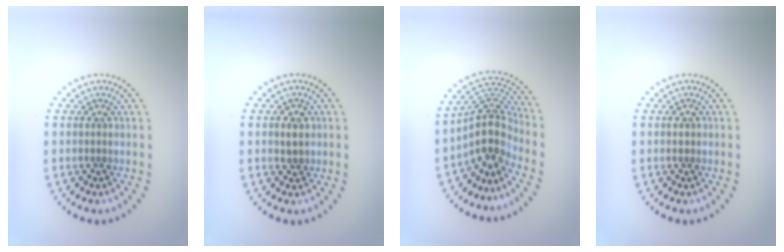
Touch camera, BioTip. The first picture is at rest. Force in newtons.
{"total": 1.2, "press": 1.2, "slide": 0.4}
{"total": 4.3, "press": 3.2, "slide": 2.9}
{"total": 0.9, "press": 0.9, "slide": 0.1}